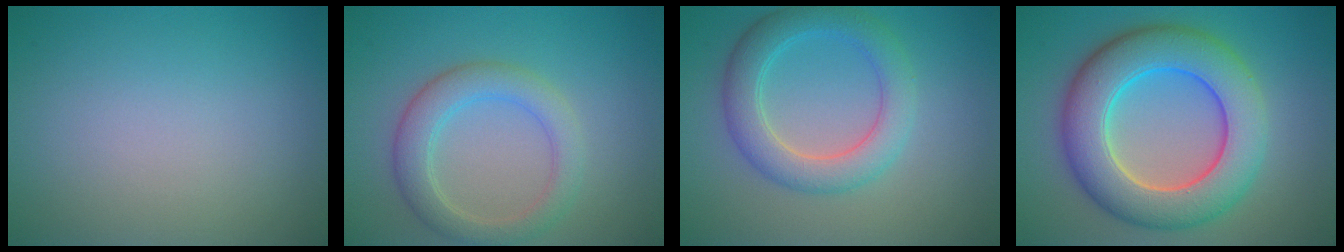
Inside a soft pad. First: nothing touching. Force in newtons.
{"total": 4.0, "press": 4.0, "slide": 0.2}
{"total": 4.7, "press": 4.7, "slide": 0.1}
{"total": 9.7, "press": 9.7, "slide": 0.1}